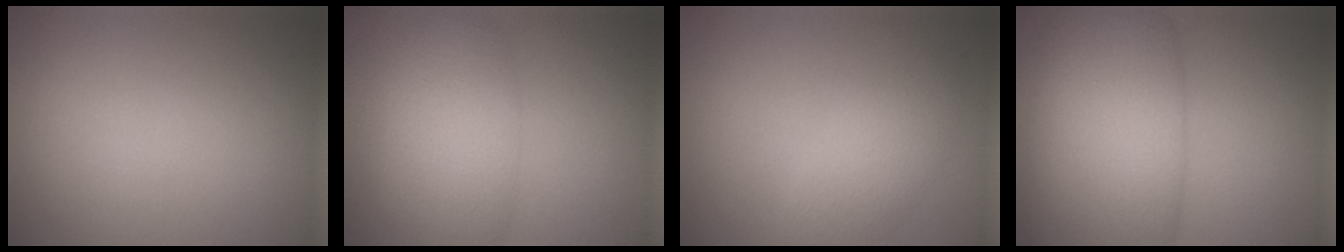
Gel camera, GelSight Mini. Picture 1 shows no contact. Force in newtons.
{"total": 5.9, "press": 5.9, "slide": 0.4}
{"total": 2.9, "press": 2.9, "slide": 0.1}
{"total": 10.5, "press": 10.5, "slide": 0.4}